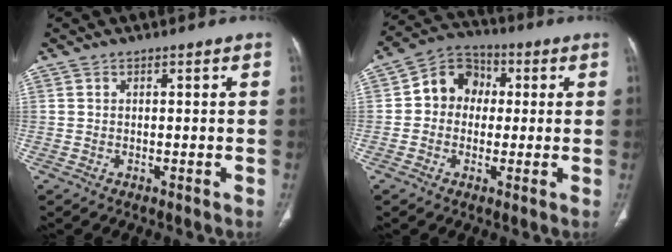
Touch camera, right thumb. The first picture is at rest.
{"total": 9.1, "force": [0.7, 7.9, 4.6], "torque": [-0.043, 0.022, -0.004]}